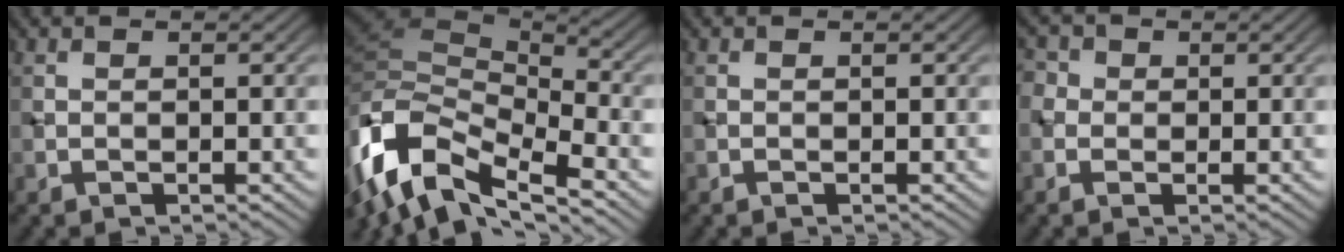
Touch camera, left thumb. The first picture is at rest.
{"total": 14.2, "force": [-5.7, 7.0, 11.0], "torque": [-0.270, -0.011, -0.105]}
{"total": 0.0}
{"total": 2.7, "force": [0.4, 2.5, 0.9], "torque": [-0.024, 0.010, -0.012]}